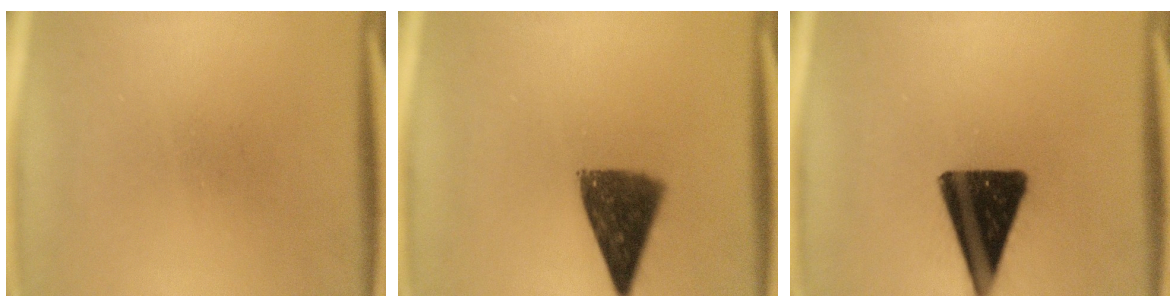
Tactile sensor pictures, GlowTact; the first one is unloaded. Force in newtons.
{"total": 9.6}
{"total": 16.4}